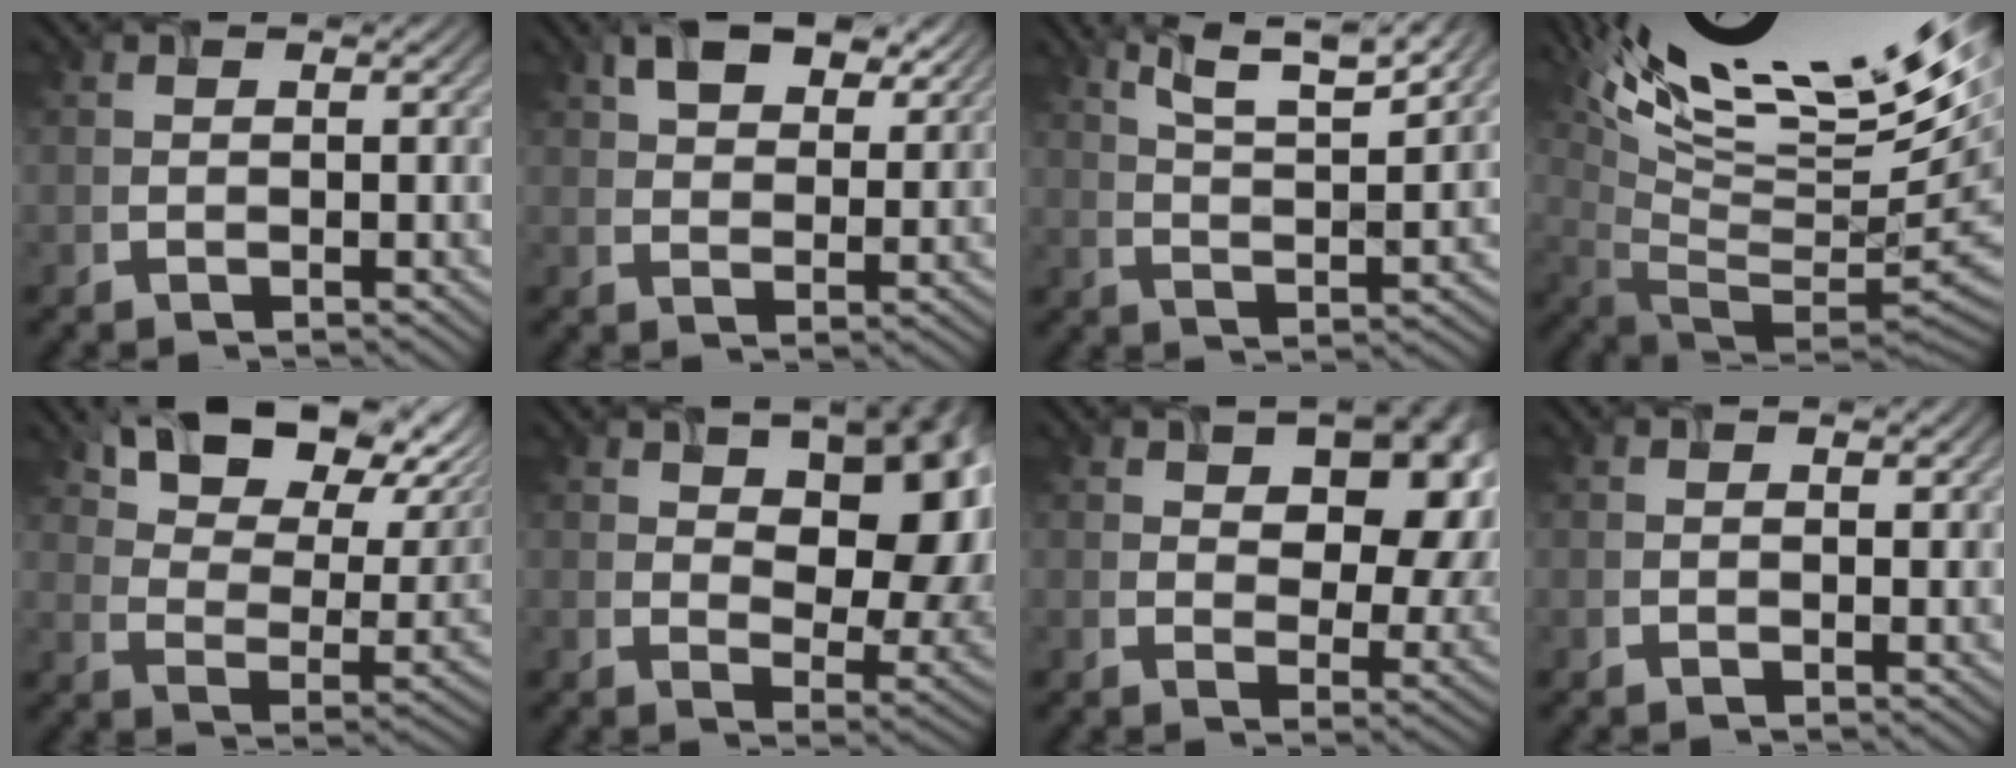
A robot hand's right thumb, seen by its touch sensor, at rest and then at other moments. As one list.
[{"total": 6.9, "force": [4.2, 3.6, 4.2], "torque": [-0.082, 0.004, 0.078]}, {"total": 9.1, "force": [6.9, 1.6, 5.7], "torque": [-0.092, -0.003, 0.110]}, {"total": 17.2, "force": [9.8, 4.8, 13.4], "torque": [-0.217, 0.018, 0.188]}, {"total": 14.5, "force": [9.3, 7.0, 8.8], "torque": [-0.160, 0.010, 0.133]}, {"total": 14.3, "force": [4.7, 8.1, 10.8], "torque": [-0.152, -0.007, 0.091]}, {"total": 12.3, "force": [4.6, 7.2, 8.9], "torque": [-0.138, -0.008, 0.087]}, {"total": 0.8, "force": [0.4, 0.4, 0.6], "torque": [-0.007, -0.001, 0.009]}]